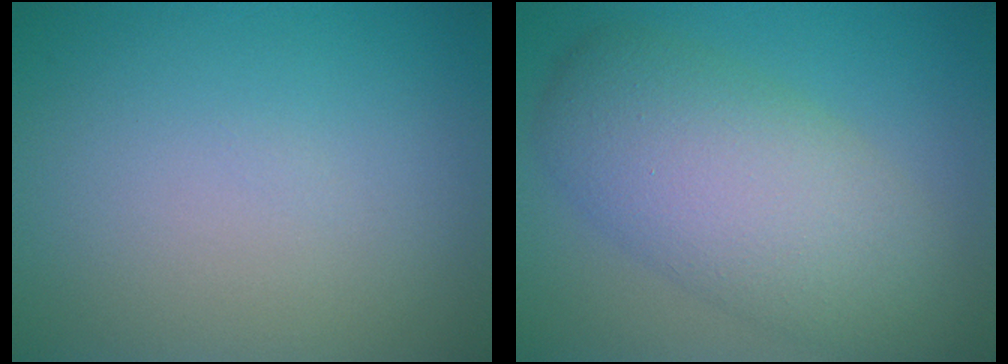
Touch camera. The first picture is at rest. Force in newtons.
{"total": 8.1, "press": 8.1, "slide": 0.4}